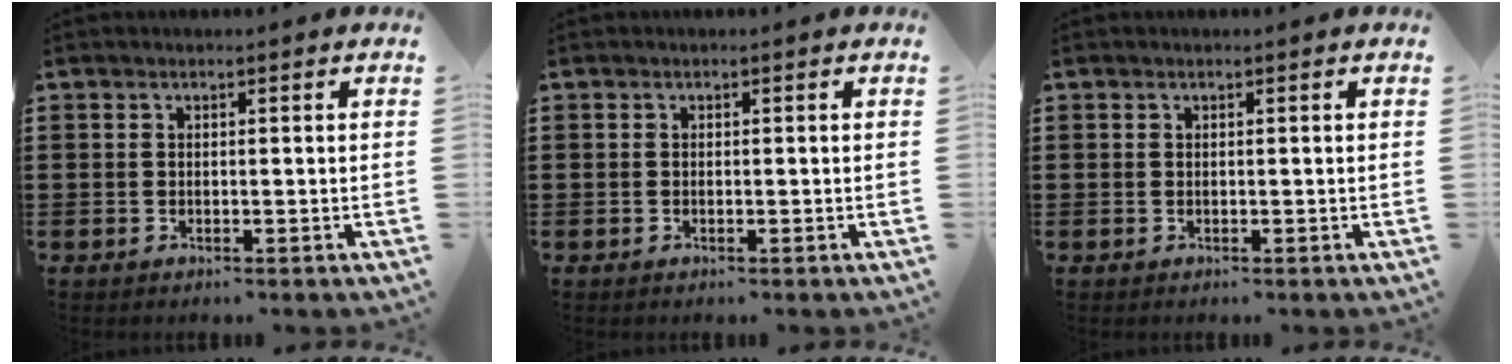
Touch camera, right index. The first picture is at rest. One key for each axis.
{"total": 0.0}
{"total": 0.0}